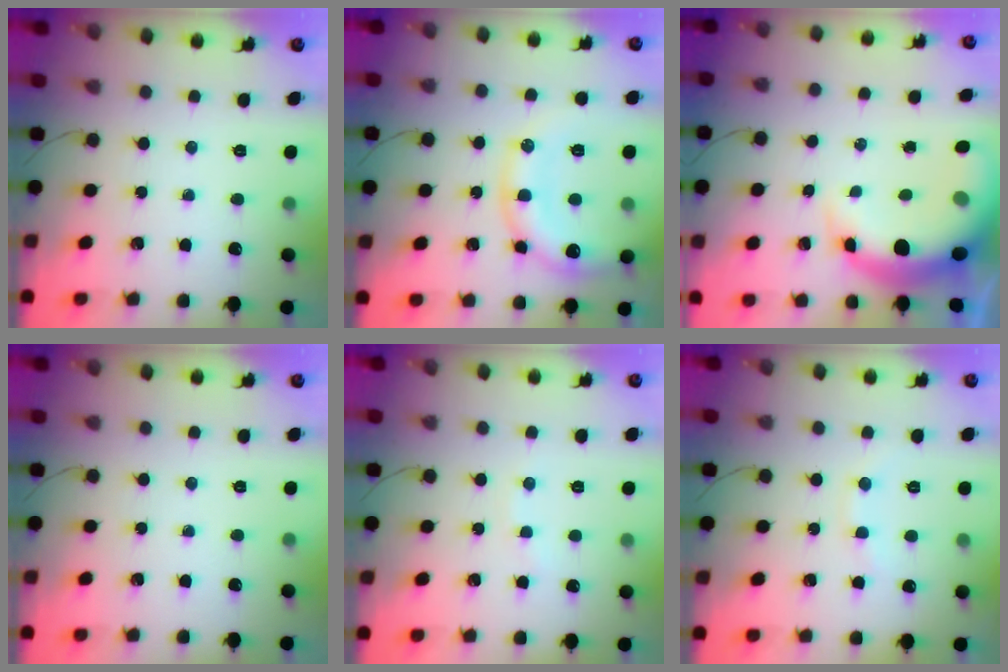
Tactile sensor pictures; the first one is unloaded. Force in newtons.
{"total": 16.4, "press": 16.2, "slide": 2.3}
{"total": 10.9, "press": 10.5, "slide": 3.0}
{"total": 0.0}
{"total": 2.2, "press": 2.1, "slide": 0.7}
{"total": 6.9, "press": 6.8, "slide": 1.4}